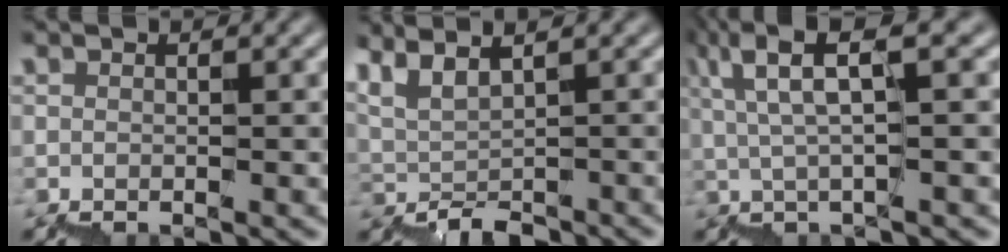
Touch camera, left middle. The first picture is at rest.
{"total": 2.5, "force": [1.1, 1.0, 2.0], "torque": [-0.024, 0.007, 0.031]}
{"total": 6.4, "force": [4.0, 0.8, 5.0], "torque": [-0.068, 0.019, 0.068]}